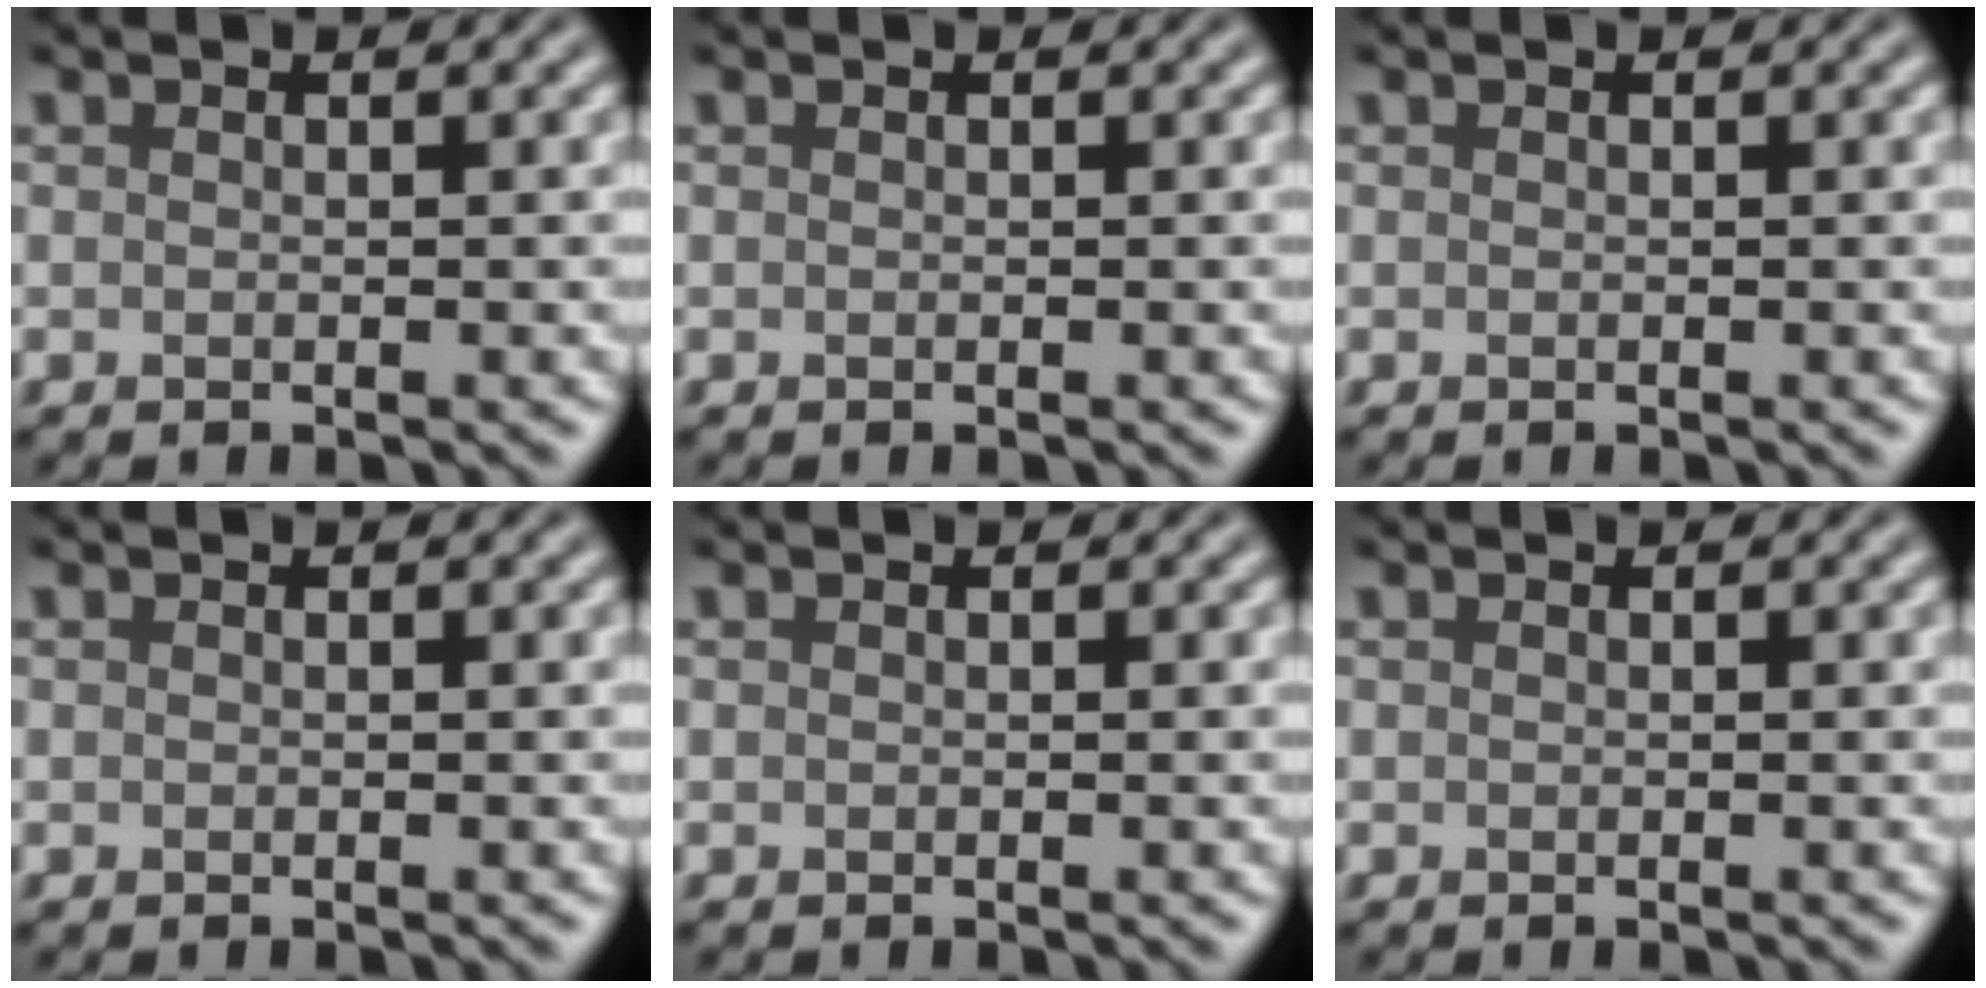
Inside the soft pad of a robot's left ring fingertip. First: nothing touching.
{"total": 0.0}
{"total": 0.0}
{"total": 0.0}
{"total": 0.0}
{"total": 0.0}